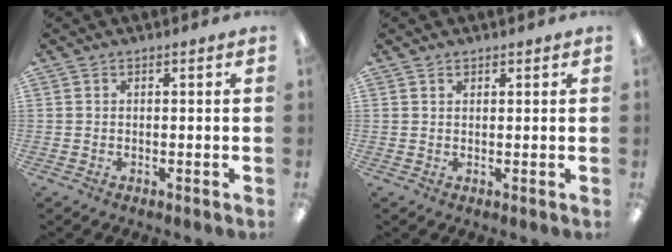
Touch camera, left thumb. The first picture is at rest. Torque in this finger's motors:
{"motor_torque": [0.08, -0.08, -0.49, 0.09, 0.00]}